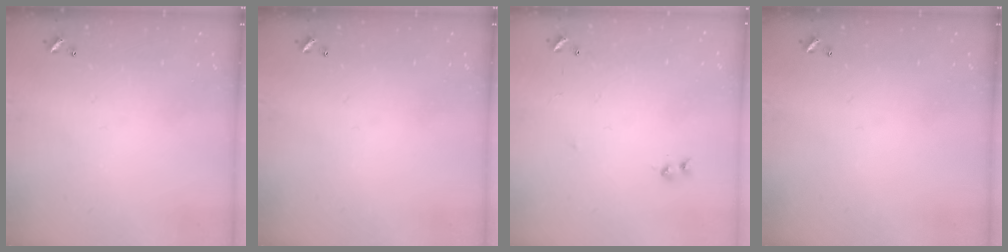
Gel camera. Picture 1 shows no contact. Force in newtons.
{"total": 0.0}
{"total": 7.2, "press": 7.1, "slide": 0.7}
{"total": 0.0}